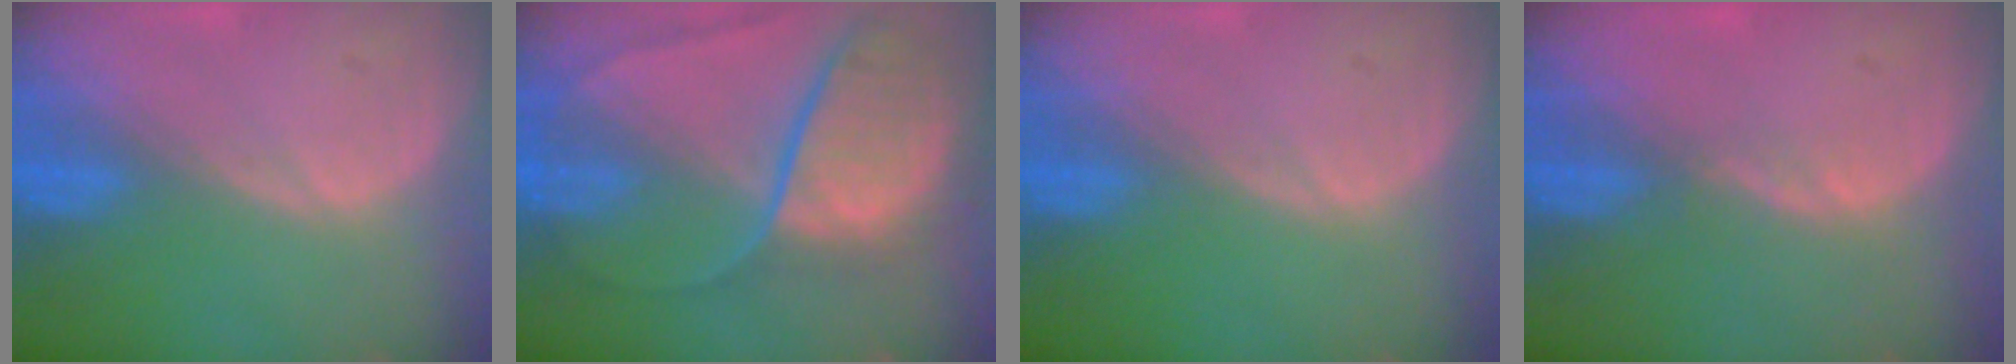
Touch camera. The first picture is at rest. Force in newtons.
{"total": 10.8, "press": 9.0, "slide": 6.0}
{"total": 0.0}
{"total": 1.1, "press": 1.0, "slide": 0.5}